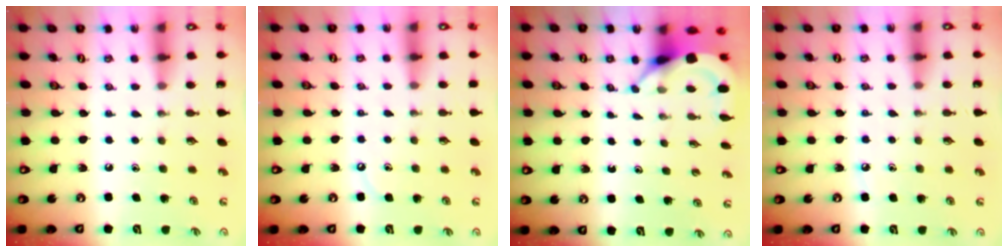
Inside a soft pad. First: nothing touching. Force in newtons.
{"total": 3.8, "press": 3.8, "slide": 0.5}
{"total": 3.8, "press": 3.8, "slide": 0.2}
{"total": 3.7, "press": 3.6, "slide": 0.5}